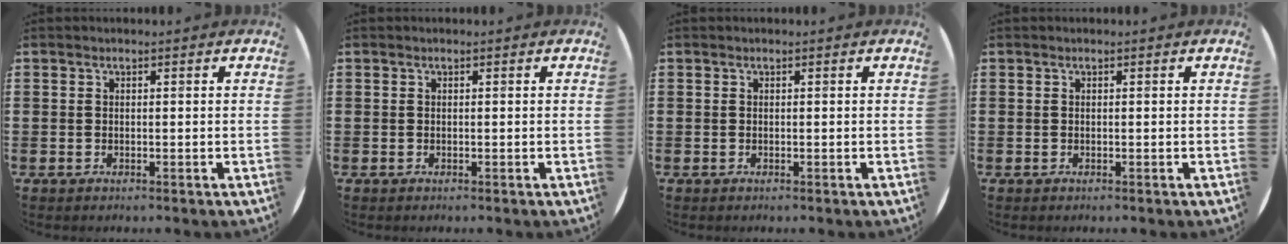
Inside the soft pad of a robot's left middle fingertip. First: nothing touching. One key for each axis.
{"total": 0.0}
{"total": 0.0}
{"total": 0.0}